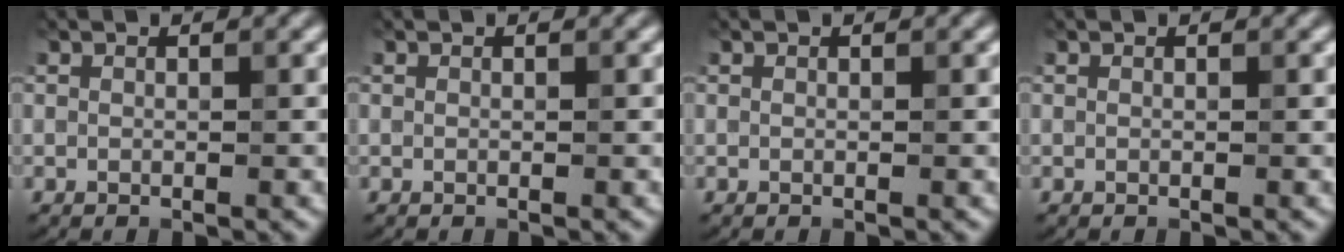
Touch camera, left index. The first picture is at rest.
{"total": 0.0}
{"total": 0.0}
{"total": 0.0}